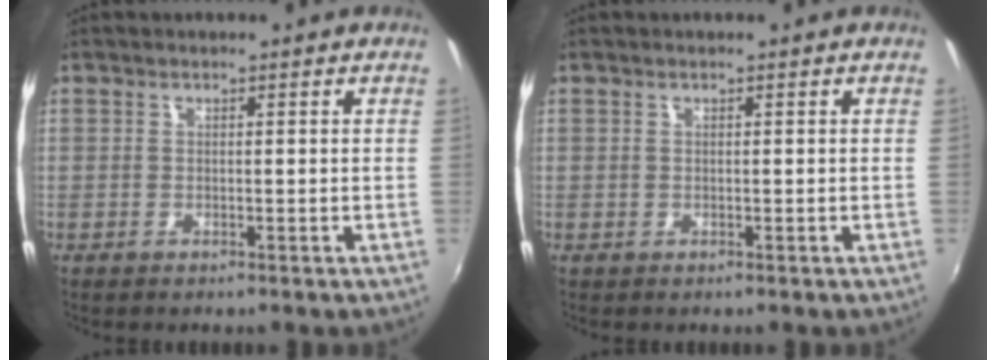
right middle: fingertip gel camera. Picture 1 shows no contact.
{"total": 0.0}